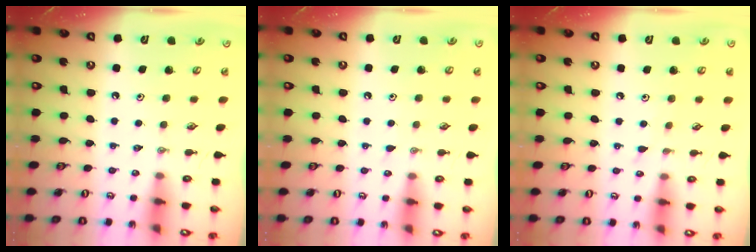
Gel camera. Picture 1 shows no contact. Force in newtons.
{"total": 4.2, "press": 4.2, "slide": 0.4}
{"total": 3.7, "press": 3.6, "slide": 0.5}